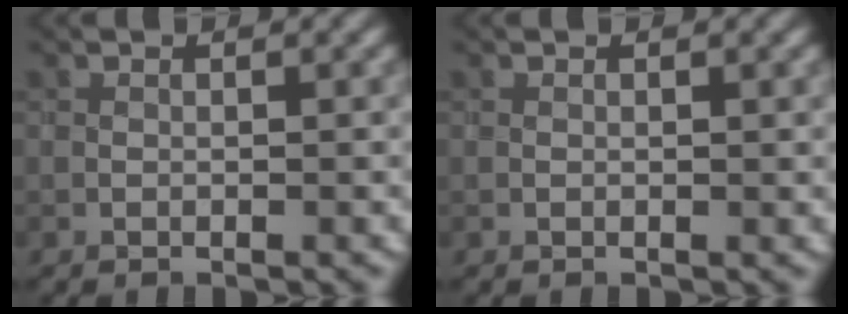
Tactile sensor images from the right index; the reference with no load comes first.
{"total": 0.0}